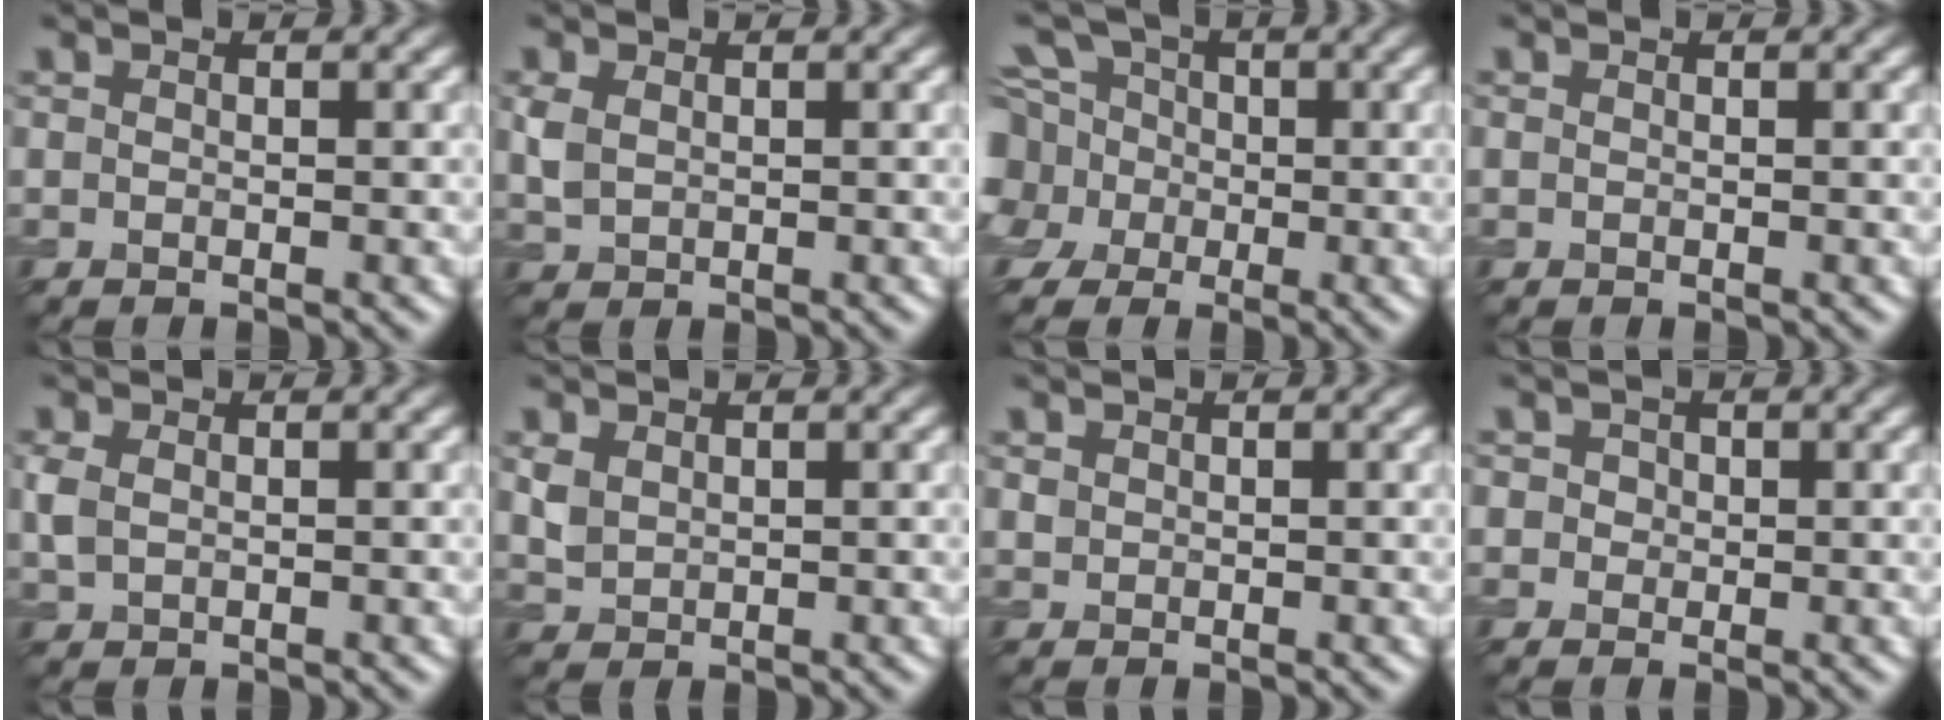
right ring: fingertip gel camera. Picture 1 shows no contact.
{"total": 1.9, "force": [0.5, 1.4, 1.1], "torque": [-0.033, -0.001, 0.014]}
{"total": 8.0, "force": [1.3, 7.0, 3.5], "torque": [-0.085, 0.032, -0.018]}
{"total": 0.0}
{"total": 1.8, "force": [0.2, 1.4, 1.2], "torque": [-0.035, 0.000, 0.008]}
{"total": 1.7, "force": [0.7, 1.3, 0.8], "torque": [-0.023, -0.001, 0.020]}
{"total": 0.5, "force": [0.3, 0.5, 0.1], "torque": [0.000, -0.002, 0.008]}
{"total": 1.8, "force": [0.6, 1.6, 0.7], "torque": [0.005, 0.015, -0.002]}